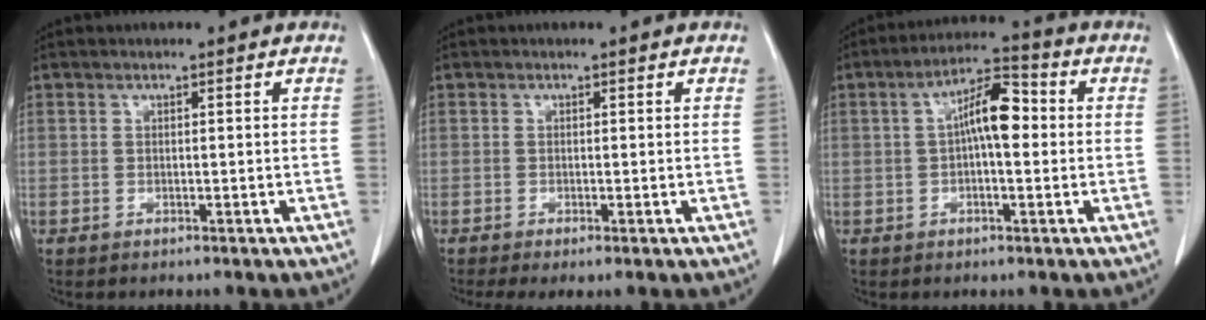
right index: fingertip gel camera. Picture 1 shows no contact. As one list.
[{"total": 2.3, "force": [-0.9, 0.5, 2.0], "torque": [-0.036, -0.007, -0.013]}, {"total": 7.8, "force": [0.7, 2.4, 7.4], "torque": [-0.134, 0.027, 0.006]}]